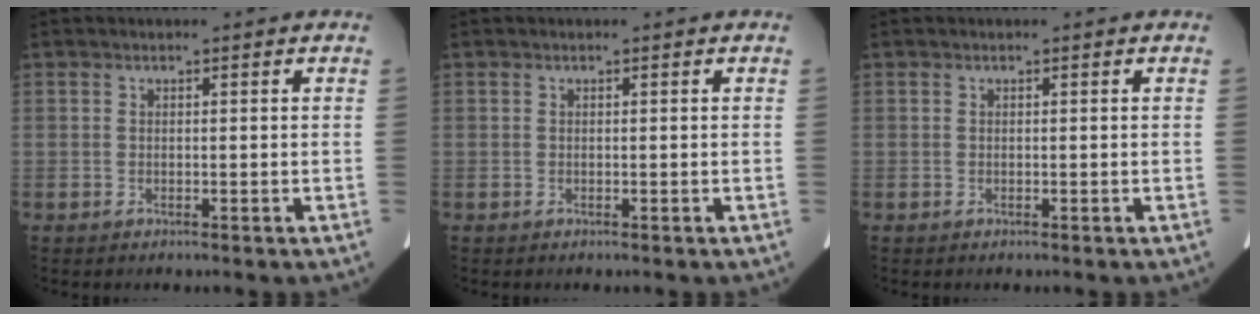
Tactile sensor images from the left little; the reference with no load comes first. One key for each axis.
{"total": 0.0}
{"total": 0.0}